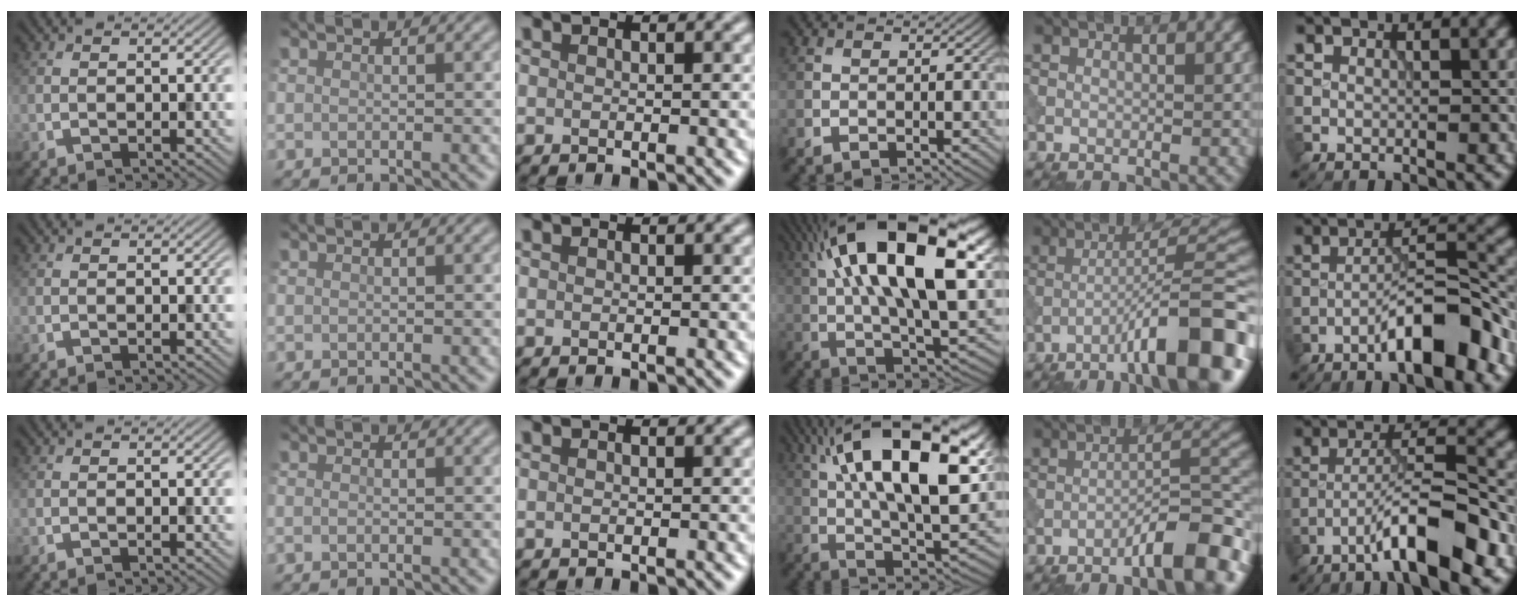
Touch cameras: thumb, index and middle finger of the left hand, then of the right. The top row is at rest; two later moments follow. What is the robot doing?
{"motion": "dispense", "object": "syringe"}